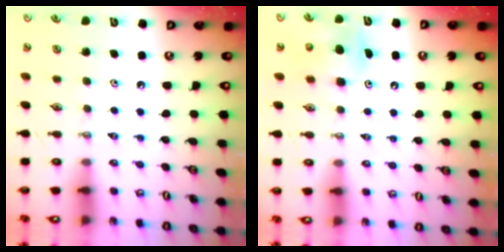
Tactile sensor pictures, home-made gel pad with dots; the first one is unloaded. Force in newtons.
{"total": 6.8, "press": 6.7, "slide": 0.9}